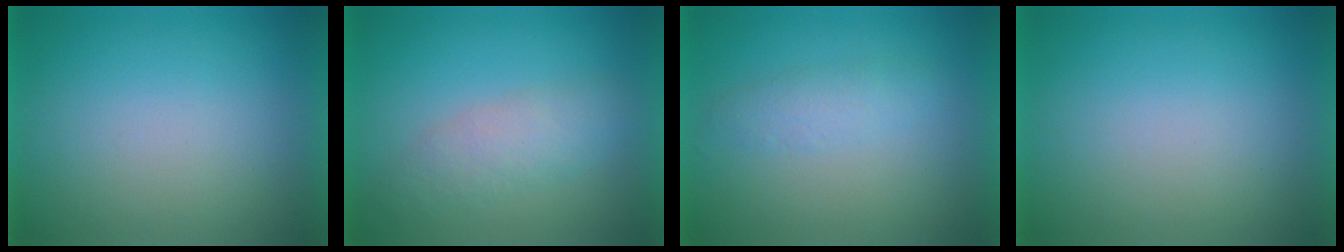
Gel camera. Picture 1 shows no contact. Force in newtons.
{"total": 2.8}
{"total": 2.4}
{"total": 0.0}